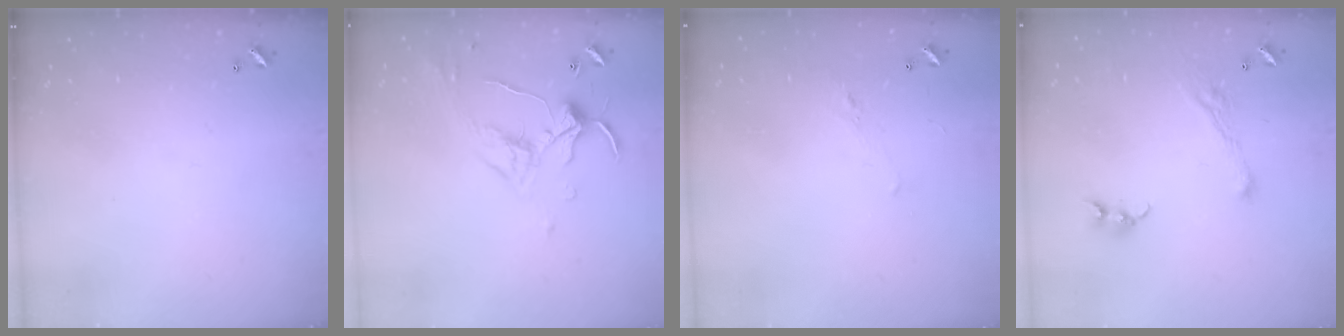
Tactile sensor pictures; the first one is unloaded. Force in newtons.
{"total": 1.2, "press": 0.8, "slide": 0.8}
{"total": 0.7, "press": 0.2, "slide": 0.6}
{"total": 3.6, "press": 3.5, "slide": 0.4}